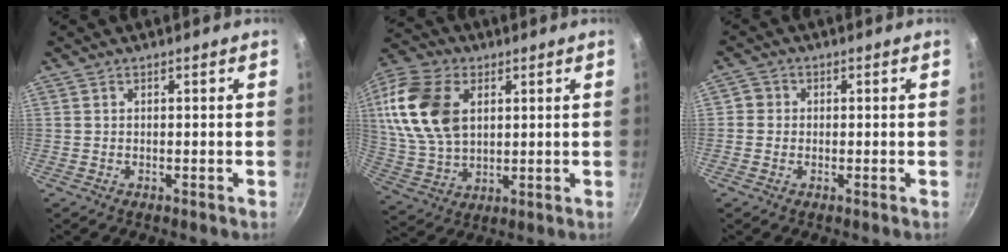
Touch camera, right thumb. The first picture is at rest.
{"total": 18.5, "force": [4.8, 12.2, 13.1], "torque": [-0.249, -0.003, 0.094]}
{"total": 2.1, "force": [-0.4, 2.1, 0.5], "torque": [0.009, 0.003, -0.014]}